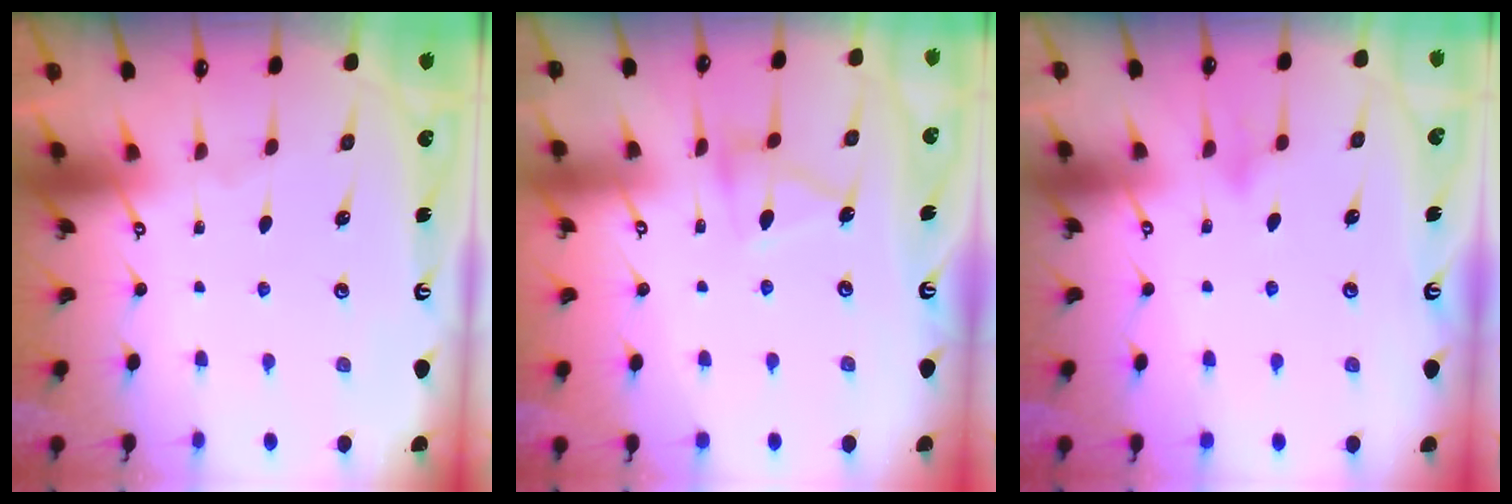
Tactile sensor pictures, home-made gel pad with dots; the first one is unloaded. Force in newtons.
{"total": 7.7, "press": 7.7, "slide": 0.7}
{"total": 7.1, "press": 7.0, "slide": 0.7}